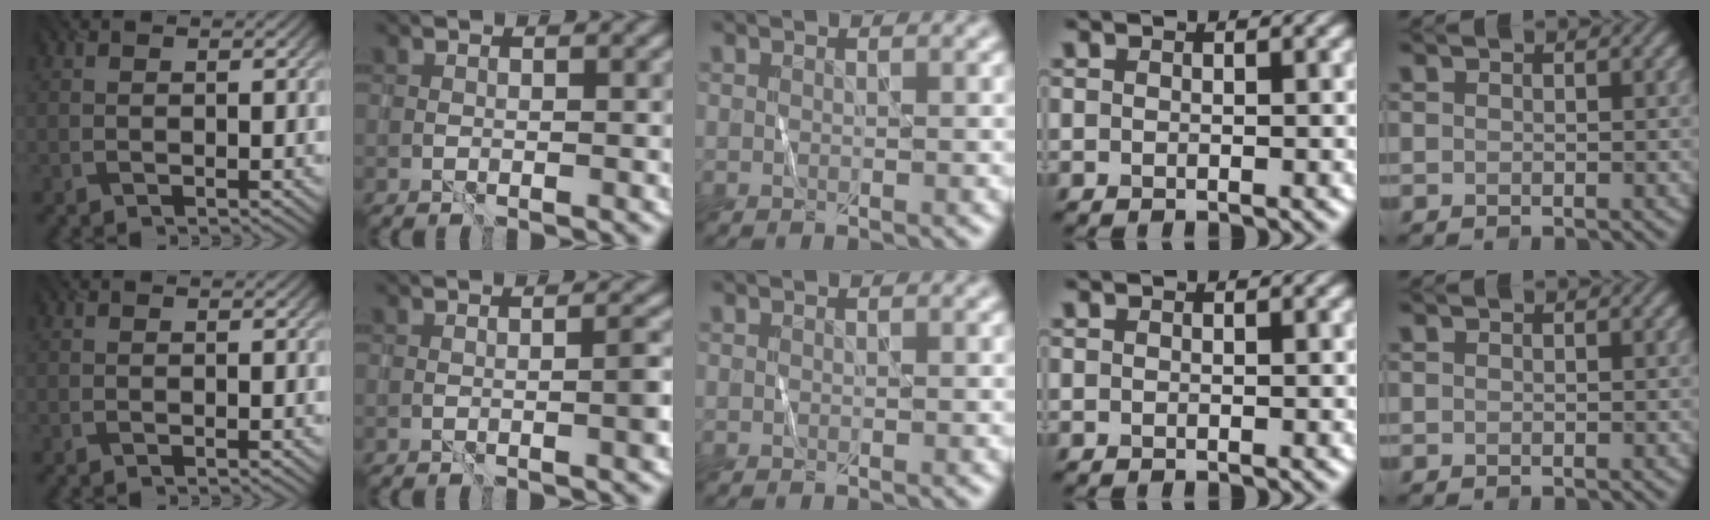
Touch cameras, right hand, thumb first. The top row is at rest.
{"index": {"total": 1.4, "force": [-0.1, -0.1, 1.4], "torque": [-0.021, 0.004, -0.004]}}